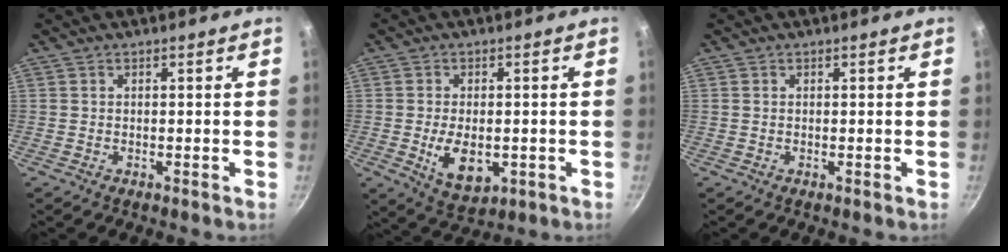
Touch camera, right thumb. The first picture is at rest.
{"total": 8.0, "force": [-1.5, 4.6, 6.3], "torque": [-0.095, -0.008, -0.012]}
{"total": 0.0}